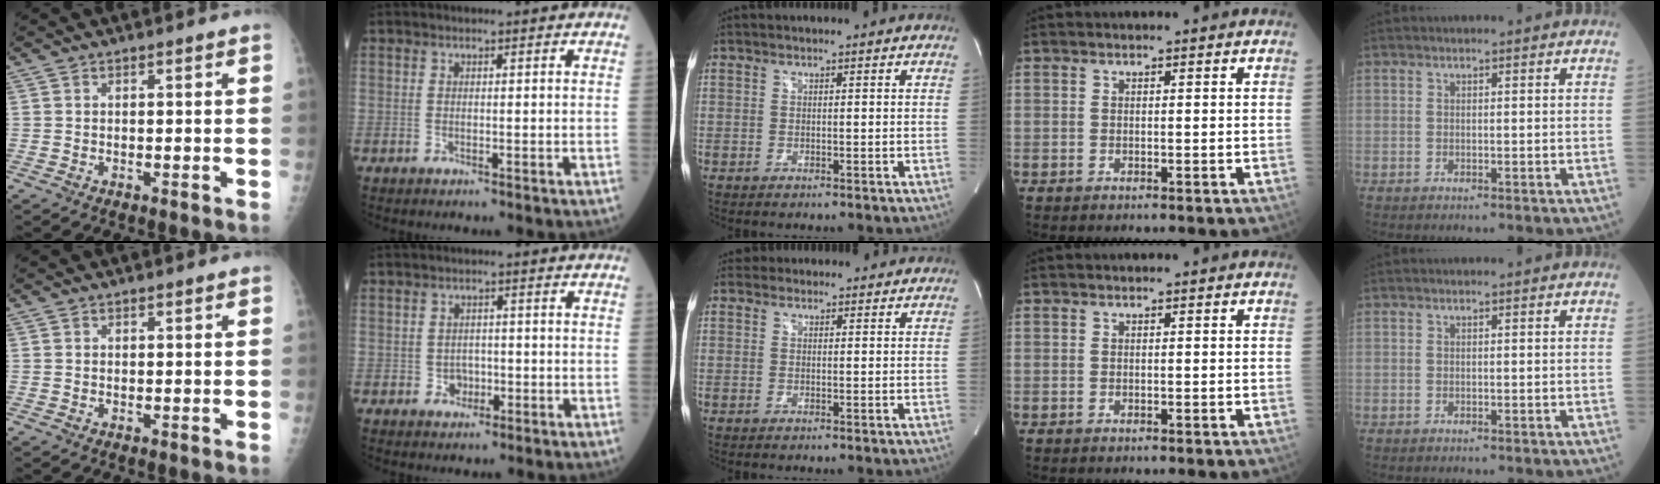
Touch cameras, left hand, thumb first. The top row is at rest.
{"index": {"total": 2.2, "force": [-0.8, 1.8, 0.9], "torque": [-0.007, 0.006, -0.010]}, "middle": {"total": 4.5, "force": [4.0, 2.1, -0.3], "torque": [0.014, 0.025, 0.043]}}